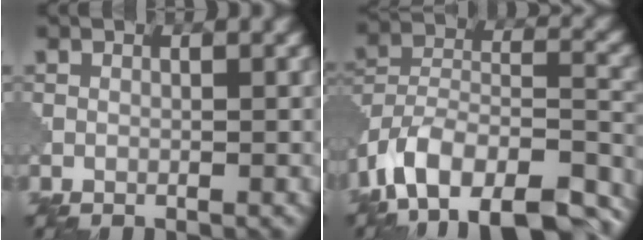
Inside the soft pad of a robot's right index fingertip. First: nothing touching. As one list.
[{"total": 15.4, "force": [-11.6, 7.0, 7.3], "torque": [-0.131, 0.005, -0.163]}]